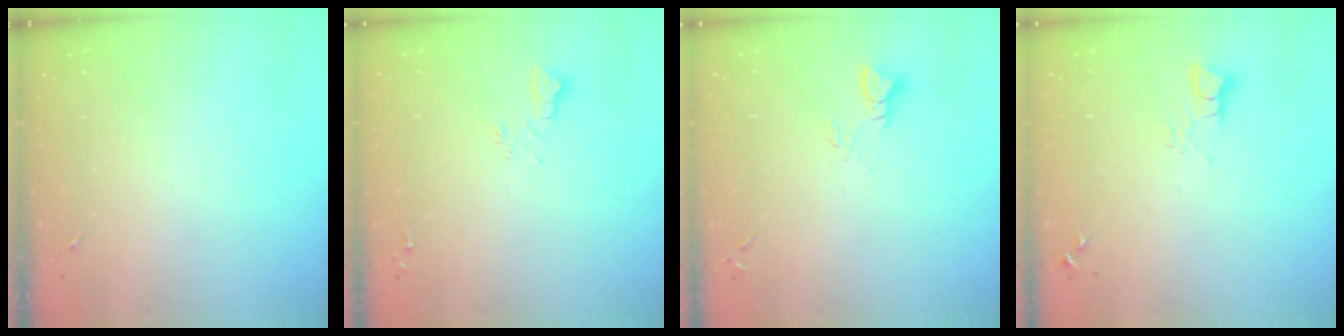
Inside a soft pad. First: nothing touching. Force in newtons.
{"total": 7.1, "press": 7.1, "slide": 0.8}
{"total": 3.5, "press": 3.4, "slide": 0.3}
{"total": 3.3, "press": 3.3, "slide": 0.3}